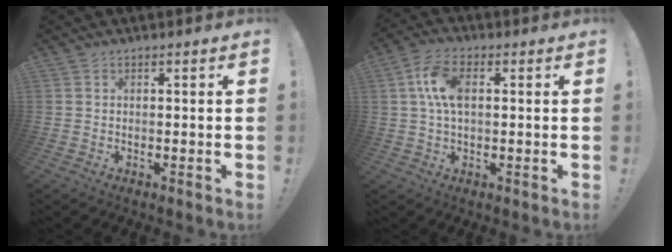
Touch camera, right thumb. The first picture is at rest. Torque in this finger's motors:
{"motor_torque": [0.72, 0.85, 0.93, -0.35, 0.45]}